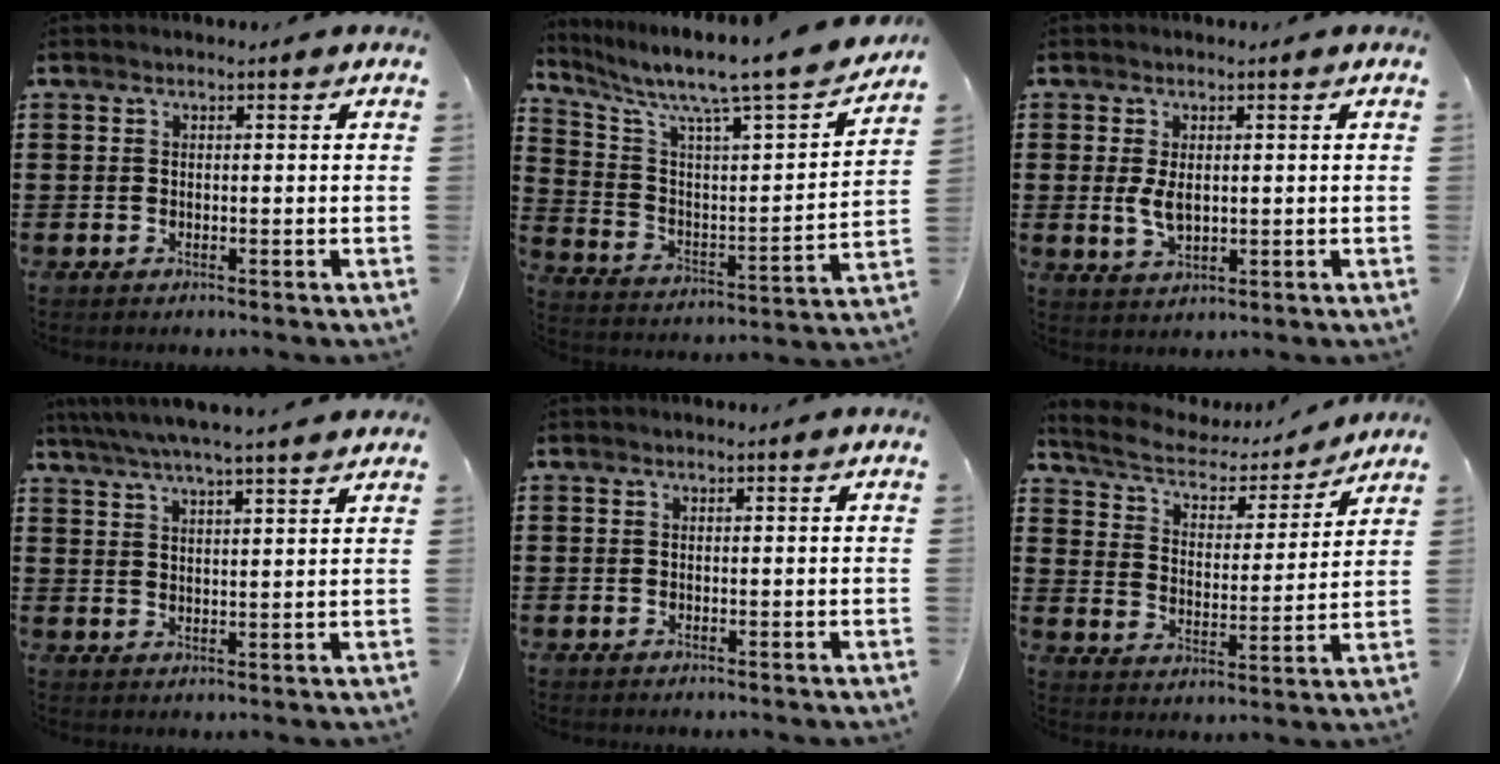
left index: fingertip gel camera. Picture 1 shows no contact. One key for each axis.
{"total": 8.2, "fx": 6.9, "fy": 0.4, "fz": 4.3, "tx": -0.117, "ty": -0.059, "tz": 0.106}
{"total": 3.9, "fx": 0.1, "fy": 2.1, "fz": 3.2, "tx": -0.079, "ty": 0.000, "tz": -0.003}
{"total": 4.8, "fx": 4.3, "fy": -0.1, "fz": 2.2, "tx": -0.056, "ty": -0.018, "tz": 0.074}
{"total": 0.0}
{"total": 5.1, "fx": 4.4, "fy": 1.7, "fz": 2.0, "tx": -0.062, "ty": -0.026, "tz": 0.070}